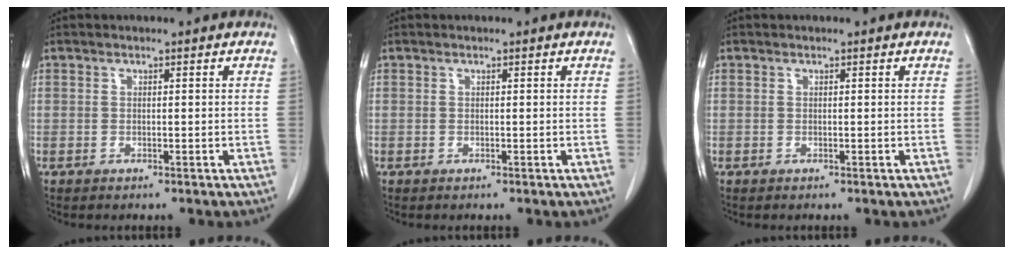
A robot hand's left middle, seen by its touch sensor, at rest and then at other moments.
{"total": 0.0}
{"total": 0.0}